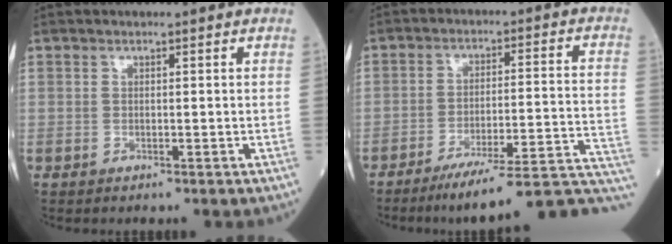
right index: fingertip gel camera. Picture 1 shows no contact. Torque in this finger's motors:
{"motor_torque": [-0.31, -0.51, -0.04, 0.00]}